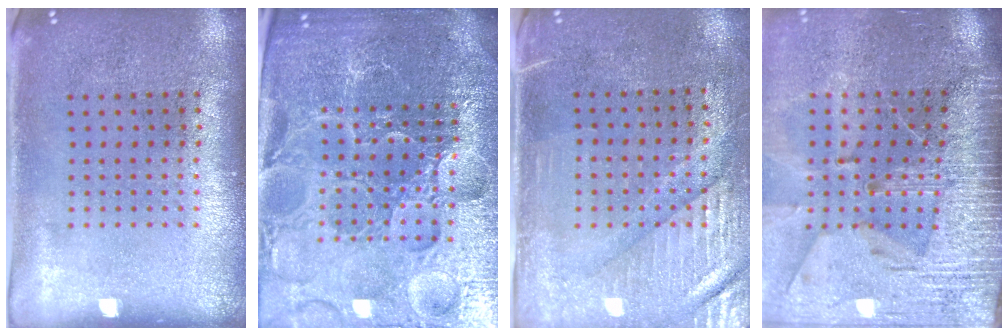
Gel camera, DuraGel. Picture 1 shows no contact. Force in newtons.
{"total": 6.0, "press": 5.4, "slide": 2.7}
{"total": 3.5, "press": 3.0, "slide": 1.8}
{"total": 4.0, "press": 3.5, "slide": 2.0}